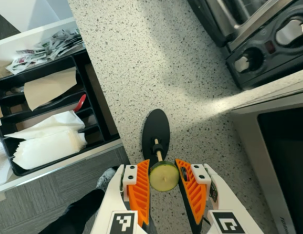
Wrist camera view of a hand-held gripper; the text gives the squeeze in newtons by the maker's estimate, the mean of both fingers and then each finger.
{"total": 10.6, "left": 10.8, "right": 10.4}